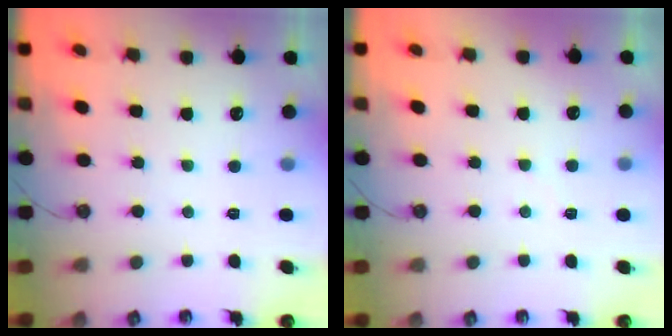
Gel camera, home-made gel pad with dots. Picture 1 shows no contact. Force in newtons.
{"total": 2.3, "press": 2.3, "slide": 0.3}